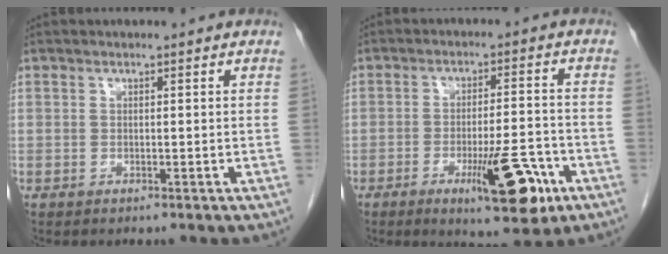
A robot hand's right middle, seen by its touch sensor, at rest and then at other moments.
{"total": 10.7, "force": [-5.1, 2.0, 9.2], "torque": [-0.134, -0.012, -0.072]}